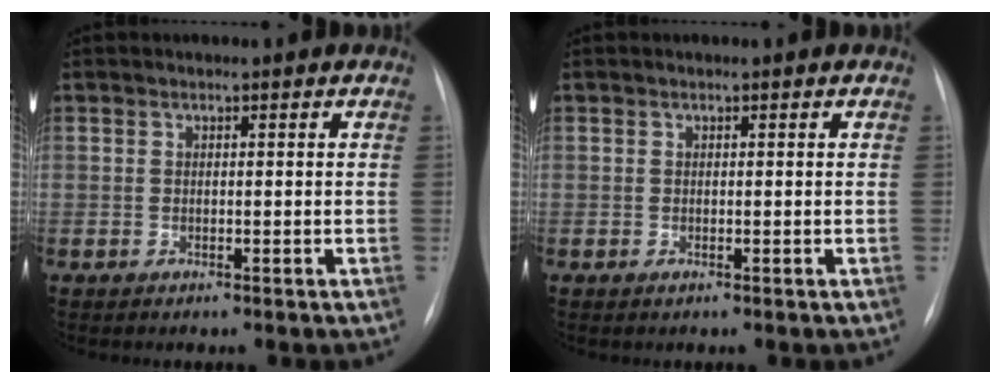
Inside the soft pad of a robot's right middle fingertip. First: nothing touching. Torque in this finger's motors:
{"motor_torque": [-0.20, -0.06, 0.02, 0.00]}